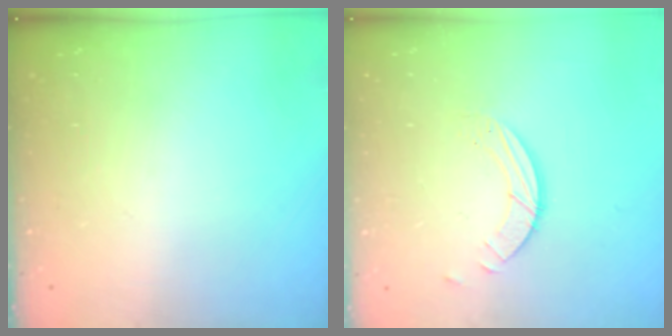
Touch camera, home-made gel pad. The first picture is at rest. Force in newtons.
{"total": 3.2, "press": 3.2, "slide": 0.3}